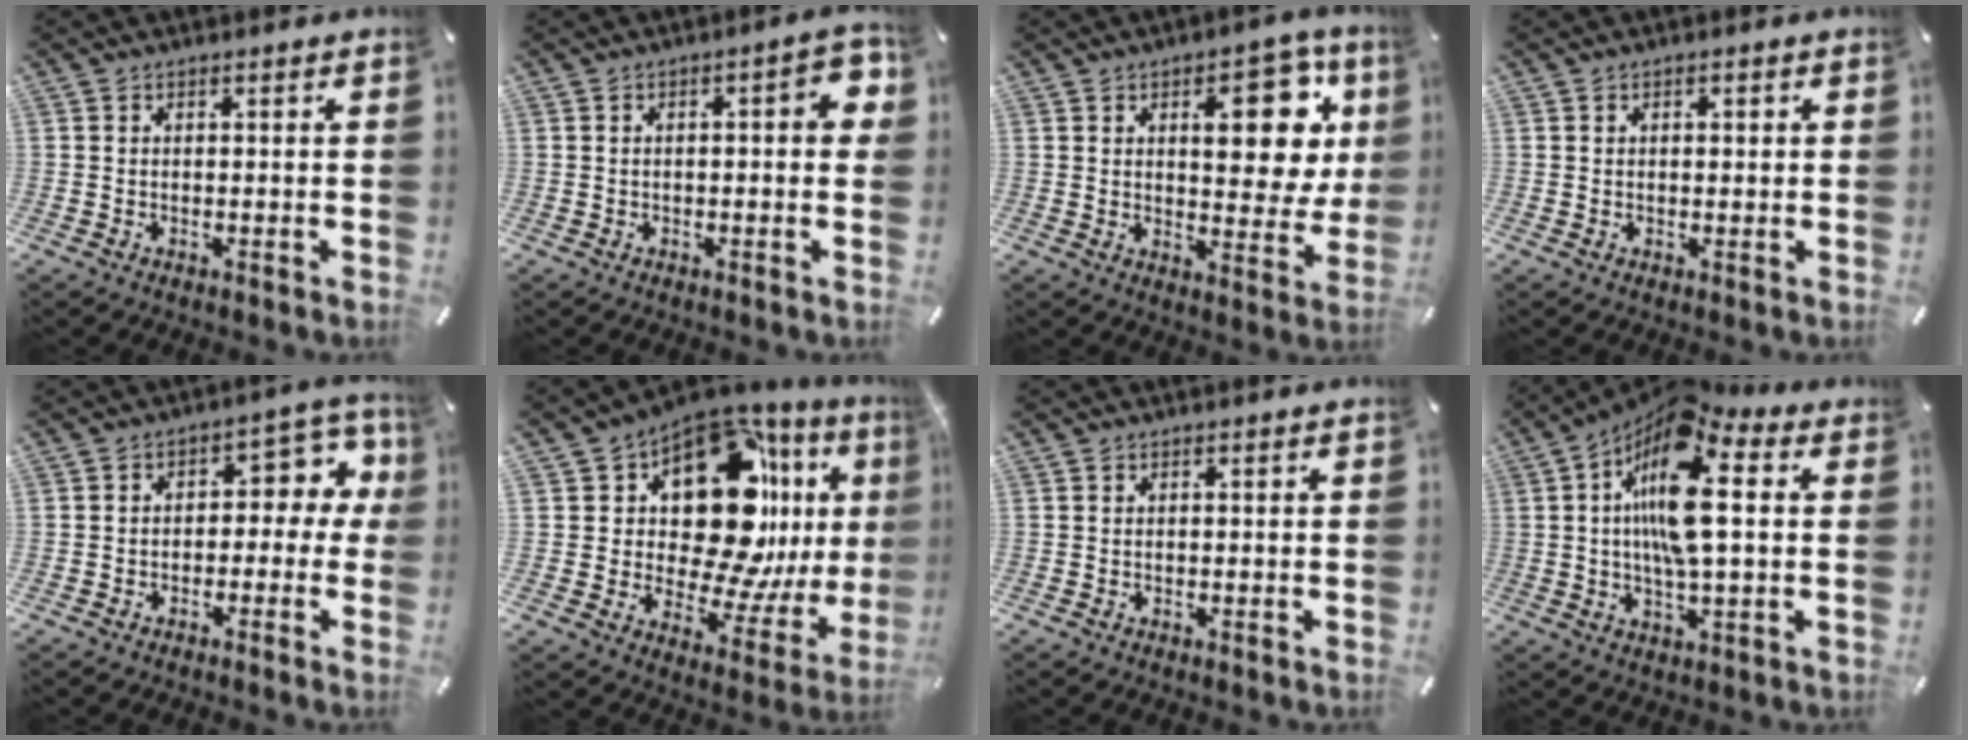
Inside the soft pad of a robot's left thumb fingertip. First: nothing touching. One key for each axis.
{"total": 6.4, "fx": 0.1, "fy": 2.4, "fz": 6.0, "tx": -0.072, "ty": 0.000, "tz": -0.001}
{"total": 17.1, "fx": 6.4, "fy": 8.5, "fz": 13.3, "tx": -0.158, "ty": -0.026, "tz": 0.097}
{"total": 1.2, "fx": 0.2, "fy": 0.8, "fz": 0.9, "tx": -0.018, "ty": 0.006, "tz": 0.002}
{"total": 7.8, "fx": 1.1, "fy": 5.0, "fz": 5.9, "tx": -0.072, "ty": -0.008, "tz": 0.011}
{"total": 21.8, "fx": 6.1, "fy": 13.0, "fz": 16.4, "tx": -0.261, "ty": -0.064, "tz": 0.101}
{"total": 0.0}
{"total": 17.5, "fx": 3.6, "fy": 6.7, "fz": 15.8, "tx": -0.309, "ty": -0.010, "tz": 0.053}